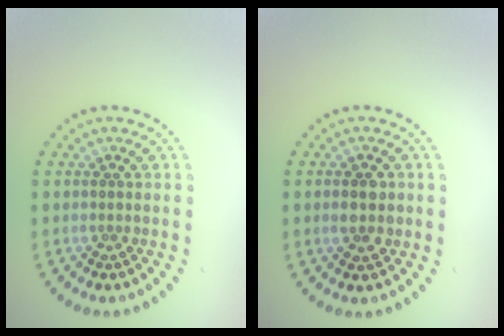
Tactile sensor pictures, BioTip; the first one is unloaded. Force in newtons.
{"total": 2.9, "press": 2.9, "slide": 0.1}